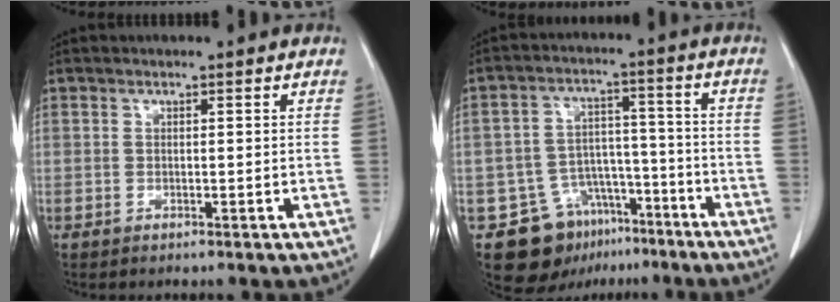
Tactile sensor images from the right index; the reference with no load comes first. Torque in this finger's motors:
{"motor_torque": [-0.03, -0.32, -0.44, -0.19]}